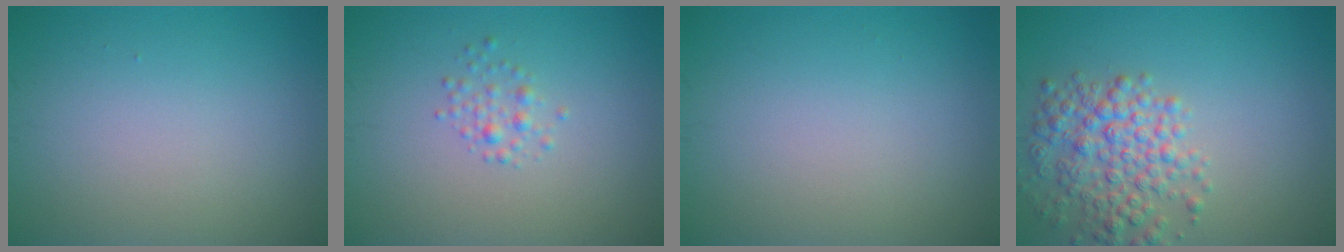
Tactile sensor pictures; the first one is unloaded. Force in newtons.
{"total": 1.3, "press": 1.3, "slide": 0.0}
{"total": 0.0}
{"total": 4.8, "press": 4.8, "slide": 0.2}